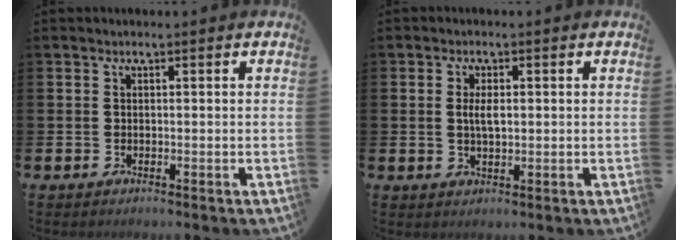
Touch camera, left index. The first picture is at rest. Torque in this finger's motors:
{"motor_torque": [0.21, -0.06, 0.10, 0.07]}